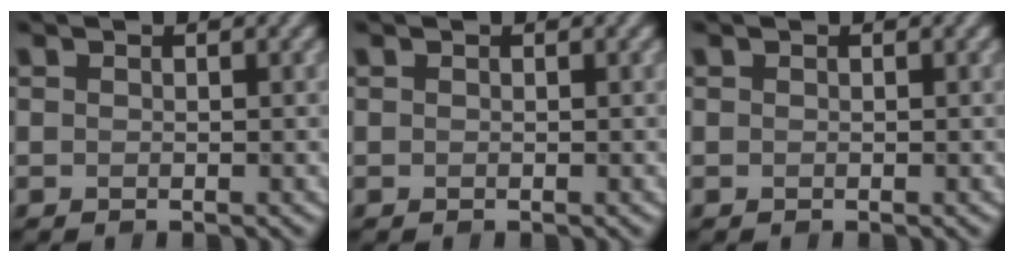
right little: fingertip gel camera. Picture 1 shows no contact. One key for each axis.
{"total": 0.0}
{"total": 0.0}